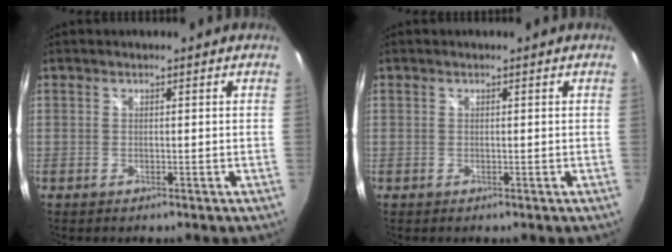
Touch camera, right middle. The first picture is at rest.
{"total": 0.0}